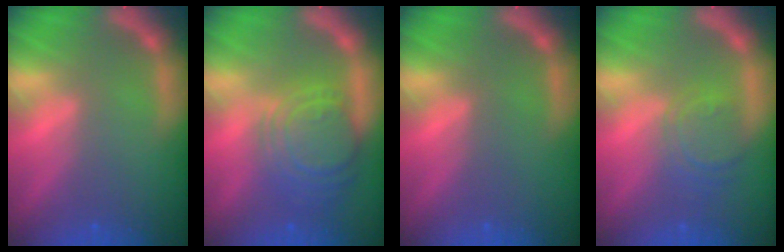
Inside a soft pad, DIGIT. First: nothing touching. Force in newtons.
{"total": 8.5}
{"total": 0.0}
{"total": 4.0}